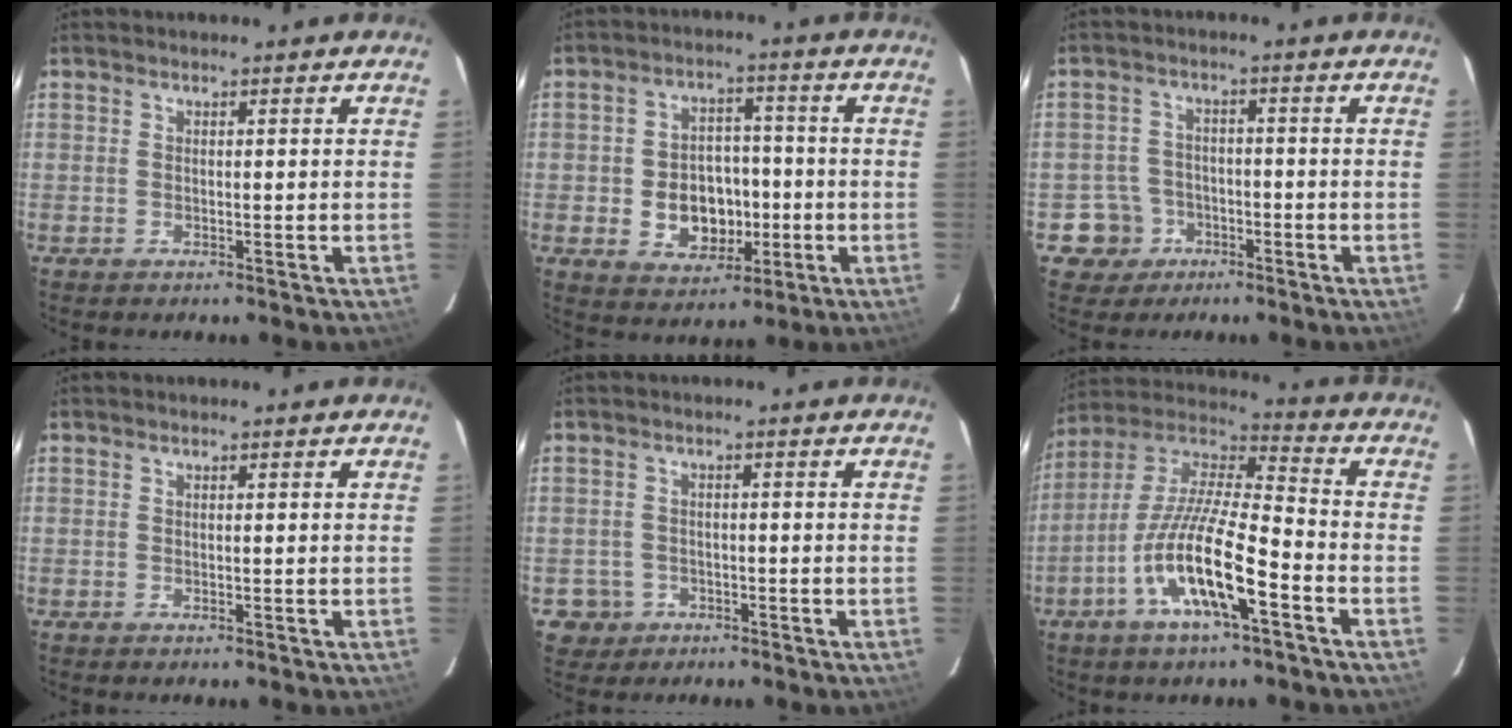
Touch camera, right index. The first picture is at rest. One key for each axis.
{"total": 9.9, "fx": -2.2, "fy": 7.8, "fz": 5.6, "tx": -0.123, "ty": 0.010, "tz": -0.017}
{"total": 5.6, "fx": -2.7, "fy": 4.9, "fz": 0.1, "tx": -0.016, "ty": 0.023, "tz": -0.044}
{"total": 0.0}
{"total": 4.2, "fx": -1.7, "fy": 3.8, "fz": 0.3, "tx": -0.020, "ty": 0.014, "tz": -0.023}
{"total": 15.8, "fx": -7.1, "fy": 3.2, "fz": 13.8, "tx": -0.267, "ty": -0.014, "tz": -0.141}